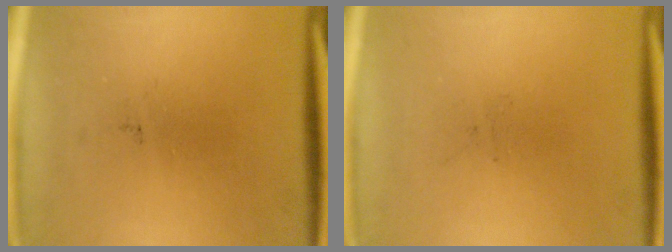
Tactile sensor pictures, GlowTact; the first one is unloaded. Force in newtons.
{"total": 0.0}